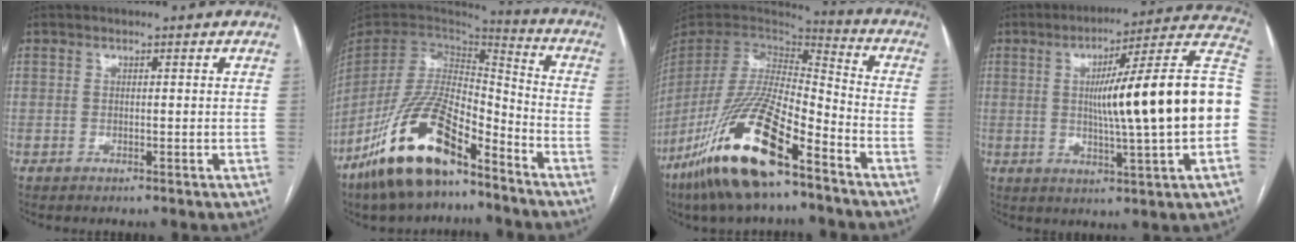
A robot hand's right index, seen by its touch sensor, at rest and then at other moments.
{"total": 19.2, "force": [-12.5, 6.1, 13.2], "torque": [-0.280, -0.013, -0.233]}
{"total": 21.1, "force": [-12.8, 4.2, 16.2], "torque": [-0.343, -0.048, -0.242]}
{"total": 21.5, "force": [0.2, 0.1, 21.5], "torque": [-0.264, 0.031, -0.003]}